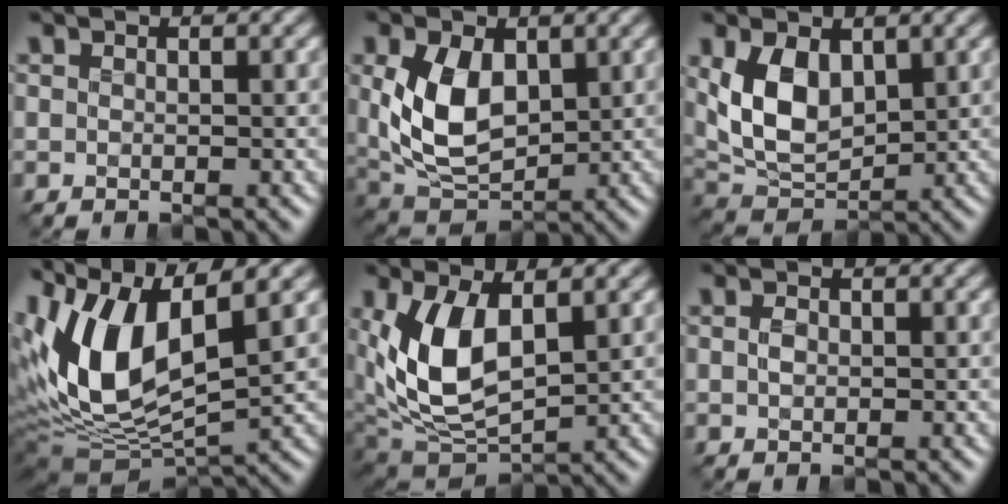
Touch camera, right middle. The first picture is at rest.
{"total": 7.0, "force": [0.5, 4.4, 5.4], "torque": [-0.115, -0.009, 0.011]}
{"total": 5.8, "force": [1.1, 3.6, 4.4], "torque": [-0.088, -0.010, 0.023]}
{"total": 11.8, "force": [2.3, 5.6, 10.1], "torque": [-0.212, 0.000, 0.037]}
{"total": 7.9, "force": [1.0, 4.2, 6.6], "torque": [-0.142, -0.009, 0.017]}
{"total": 0.9, "force": [-0.4, 0.6, 0.6], "torque": [-0.011, 0.001, -0.009]}